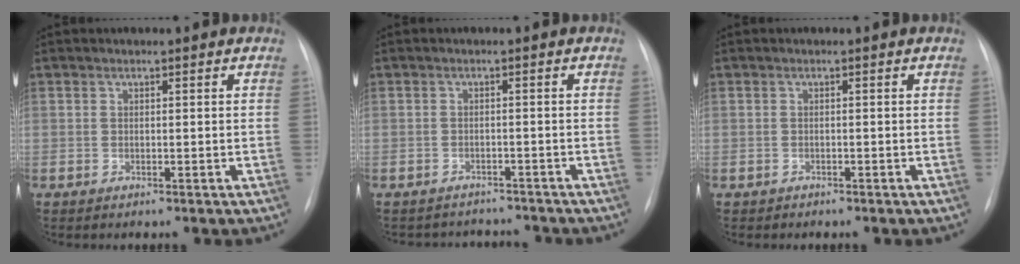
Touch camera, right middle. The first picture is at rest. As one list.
[{"total": 5.7, "force": [-5.4, 1.6, -0.2], "torque": [0.003, 0.013, -0.065]}, {"total": 0.5, "force": [-0.5, 0.3, -0.1], "torque": [-0.008, 0.001, -0.010]}]